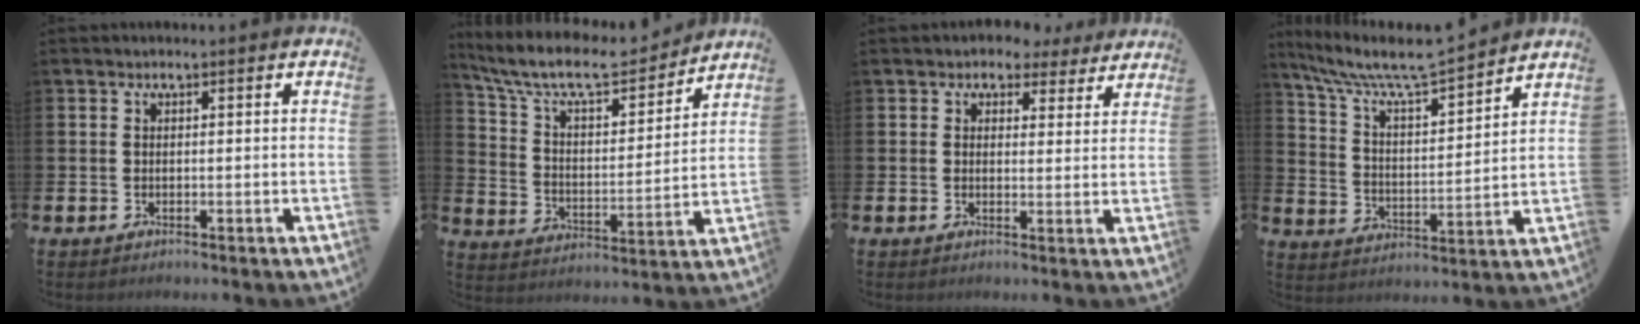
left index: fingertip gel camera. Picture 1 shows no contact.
{"total": 9.6, "force": [8.5, 2.7, 3.6], "torque": [-0.106, -0.053, 0.144]}
{"total": 3.5, "force": [2.9, 1.9, 0.3], "torque": [-0.003, -0.018, 0.046]}
{"total": 8.8, "force": [8.2, 0.9, 3.1], "torque": [-0.101, -0.054, 0.139]}